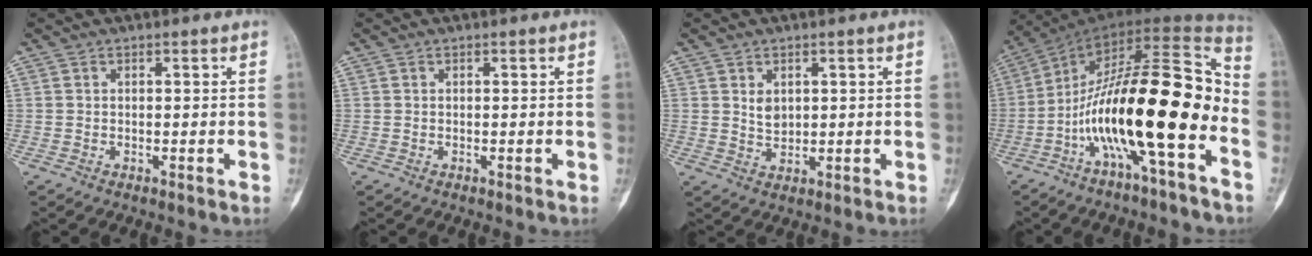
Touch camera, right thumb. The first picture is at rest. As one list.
[{"total": 0.0}, {"total": 3.1, "force": [1.0, 2.3, 1.8], "torque": [-0.014, -0.009, 0.023]}, {"total": 24.1, "force": [-7.8, 6.0, 22.0], "torque": [-0.402, 0.074, -0.127]}]